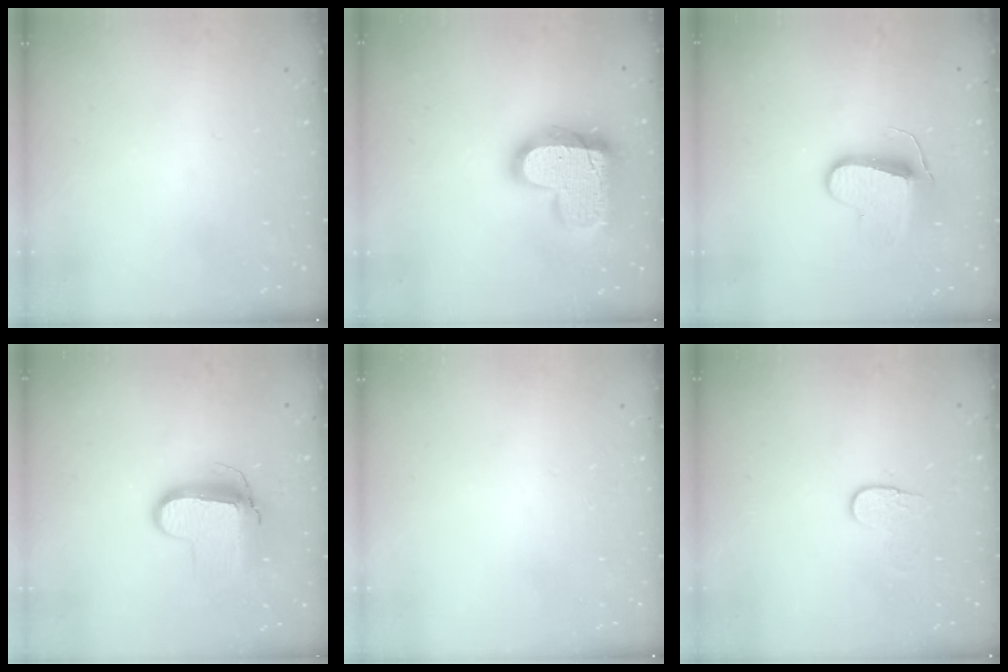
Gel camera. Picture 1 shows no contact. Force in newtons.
{"total": 20.2, "press": 20.1, "slide": 1.3}
{"total": 9.3, "press": 9.3, "slide": 0.5}
{"total": 11.1, "press": 11.0, "slide": 0.9}
{"total": 0.0}
{"total": 5.3, "press": 5.3, "slide": 0.5}